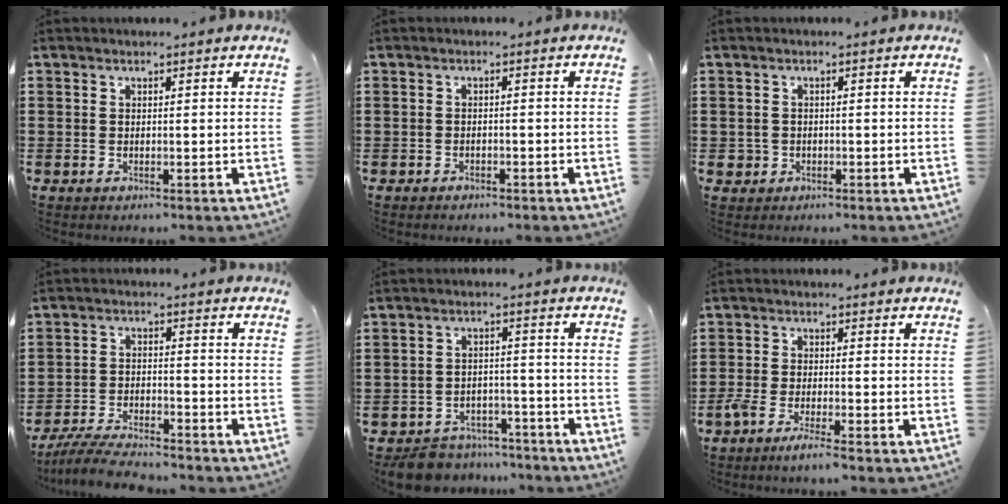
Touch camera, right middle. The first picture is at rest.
{"total": 0.8, "force": [-0.7, 0.3, 0.1], "torque": [-0.003, 0.001, -0.017]}
{"total": 1.5, "force": [-0.5, 1.3, 0.3], "torque": [-0.011, 0.000, -0.013]}
{"total": 5.7, "force": [-5.4, 0.5, 1.8], "torque": [-0.041, -0.004, -0.105]}
{"total": 5.9, "force": [-5.7, 1.3, 0.5], "torque": [-0.019, 0.015, -0.117]}
{"total": 3.2, "force": [-2.5, 0.1, 2.0], "torque": [-0.049, -0.005, -0.050]}